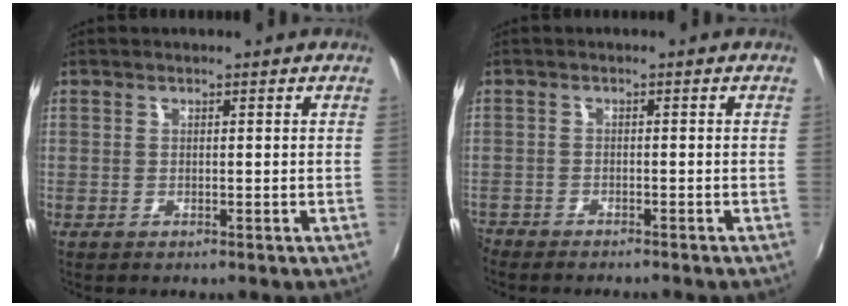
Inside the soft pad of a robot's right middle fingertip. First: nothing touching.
{"total": 3.7, "force": [-3.5, 1.0, 0.8], "torque": [-0.038, -0.017, -0.068]}